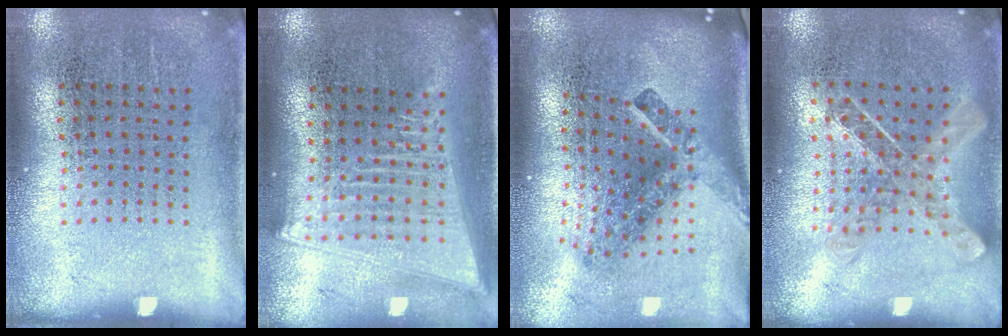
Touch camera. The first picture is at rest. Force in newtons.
{"total": 2.1, "press": 1.8, "slide": 1.1}
{"total": 2.9, "press": 1.8, "slide": 2.3}
{"total": 1.0, "press": 1.0, "slide": 0.1}